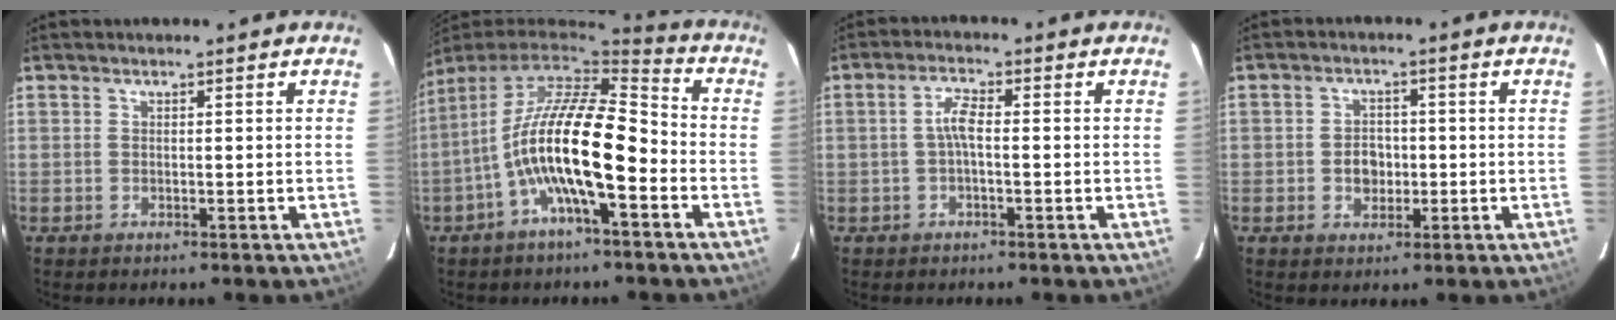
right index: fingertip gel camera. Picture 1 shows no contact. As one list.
[{"total": 14.6, "force": [-4.8, 3.5, 13.4], "torque": [-0.238, -0.004, -0.093]}, {"total": 3.1, "force": [-0.5, 0.7, 3.0], "torque": [-0.062, 0.009, -0.011]}, {"total": 4.1, "force": [-0.7, 3.3, 2.2], "torque": [-0.040, 0.008, -0.006]}]